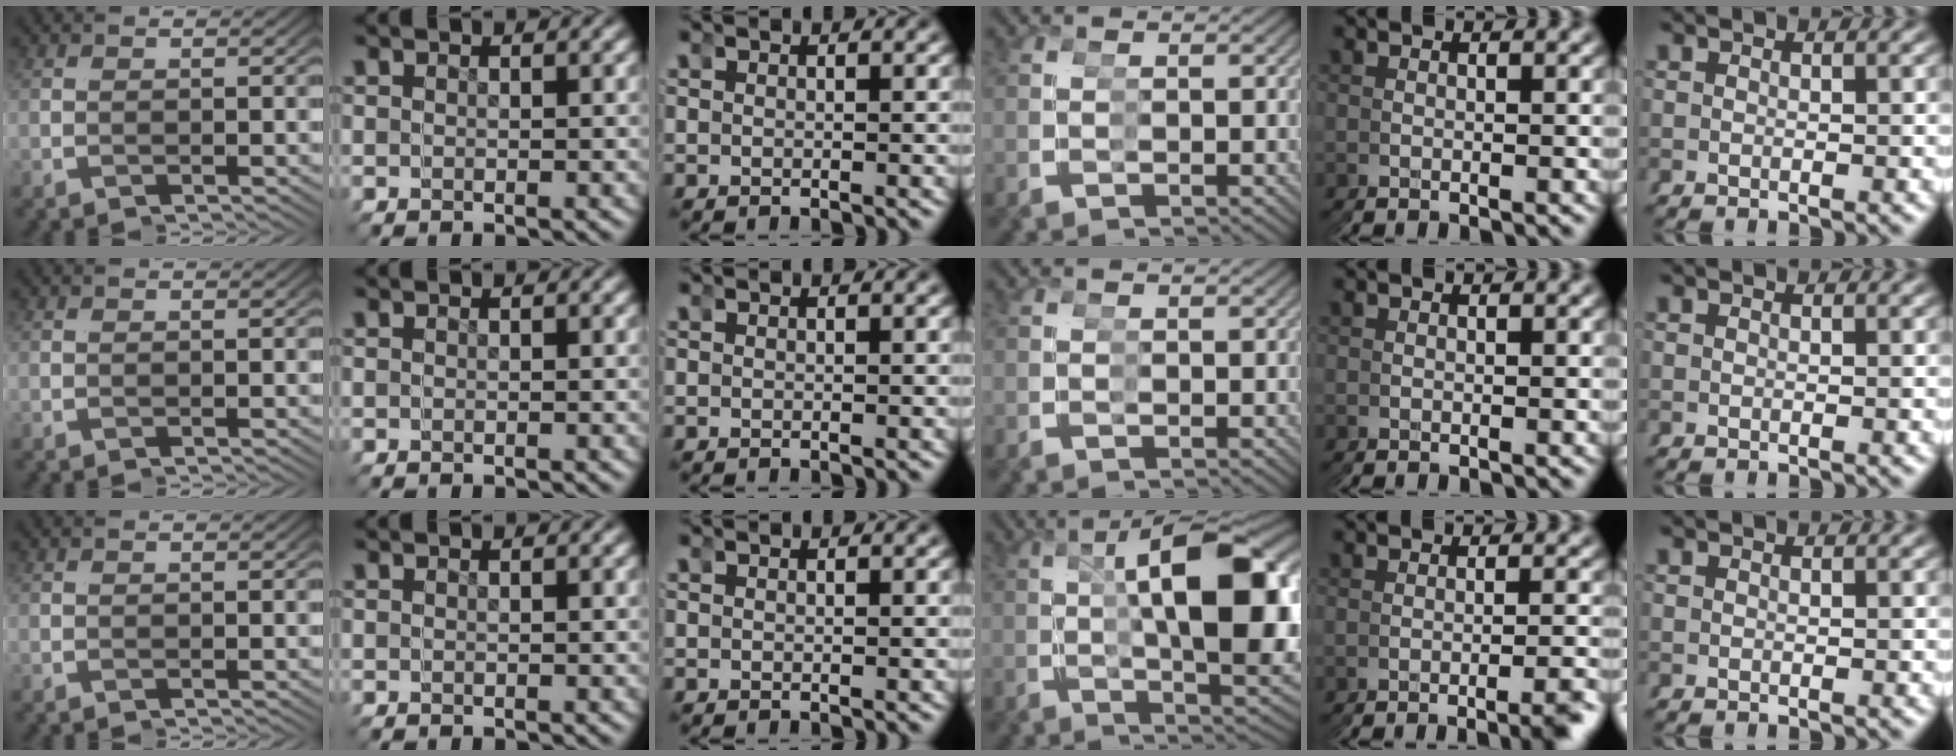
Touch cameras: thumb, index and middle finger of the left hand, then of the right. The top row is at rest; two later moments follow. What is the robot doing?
{"motion": "grasp_and_lifting", "object": "toy banana"}